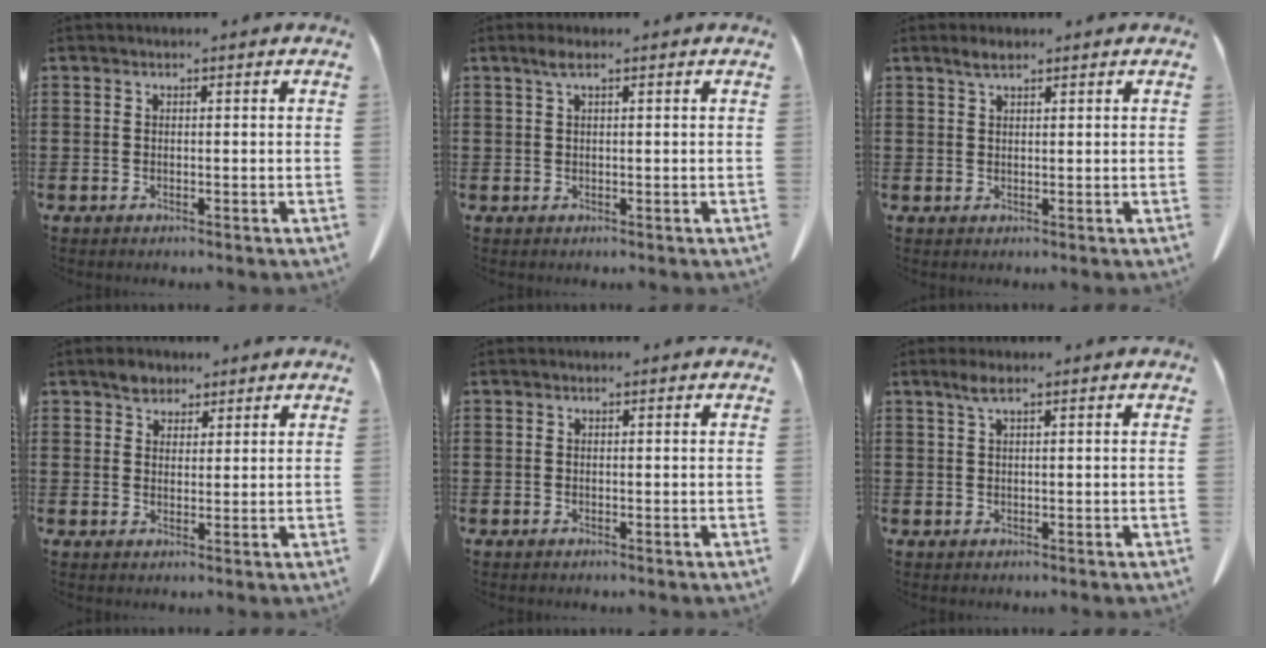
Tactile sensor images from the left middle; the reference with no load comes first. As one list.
[{"total": 1.5, "force": [0.6, 0.2, 1.4], "torque": [-0.030, 0.002, 0.011]}, {"total": 2.0, "force": [1.4, 0.5, 1.3], "torque": [-0.028, 0.003, 0.026]}, {"total": 3.1, "force": [2.4, 1.8, 0.6], "torque": [-0.011, 0.005, 0.045]}, {"total": 0.0}, {"total": 2.0, "force": [1.0, 0.3, 1.7], "torque": [-0.037, 0.002, 0.019]}]